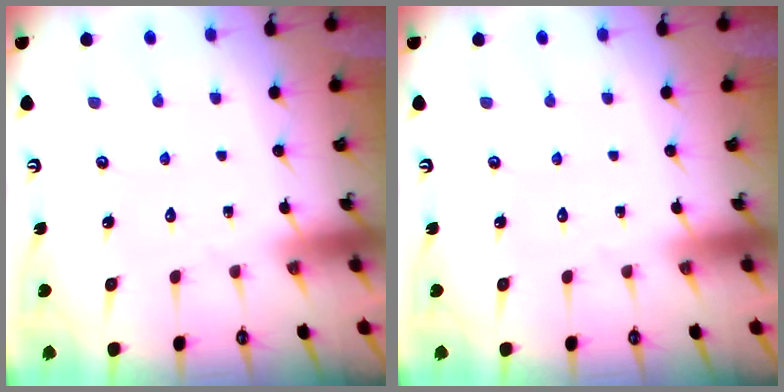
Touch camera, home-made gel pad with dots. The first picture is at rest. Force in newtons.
{"total": 0.0}